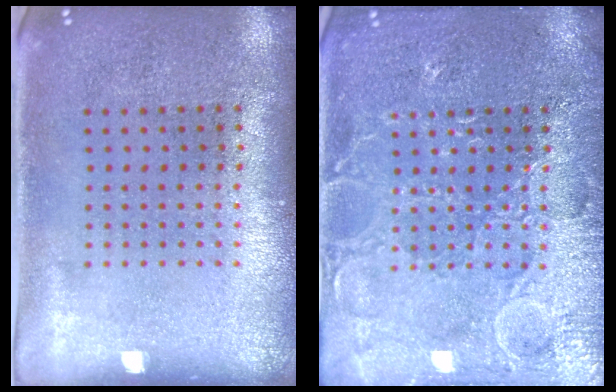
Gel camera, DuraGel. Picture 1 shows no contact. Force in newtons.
{"total": 5.1, "press": 5.0, "slide": 0.7}